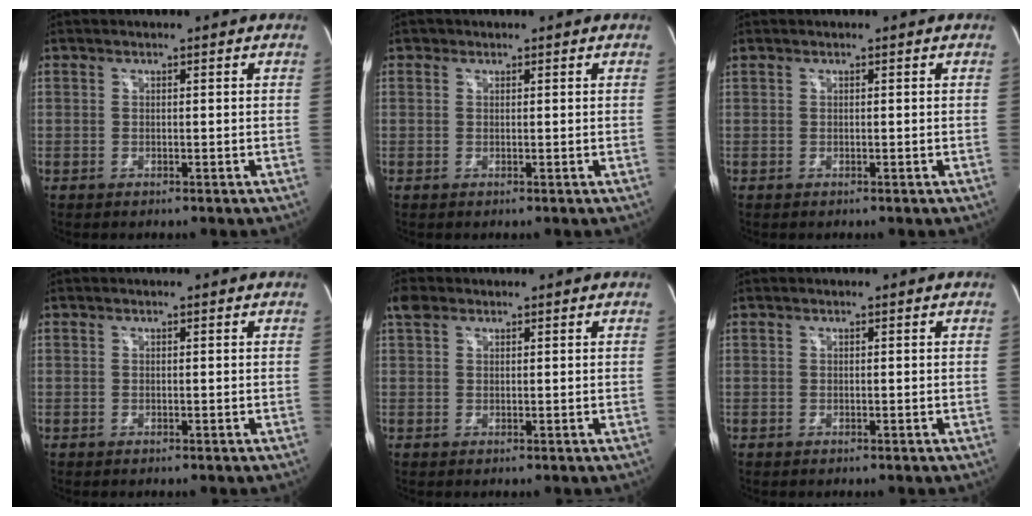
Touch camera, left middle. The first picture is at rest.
{"total": 0.6, "force": [0.3, 0.5, 0.0], "torque": [0.002, 0.001, 0.003]}
{"total": 0.0}
{"total": 0.0}
{"total": 2.3, "force": [1.6, 1.4, 1.0], "torque": [-0.025, 0.020, 0.032]}
{"total": 0.0}